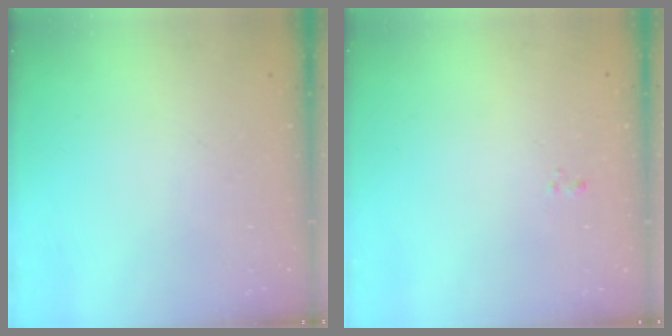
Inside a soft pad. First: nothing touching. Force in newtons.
{"total": 0.6, "press": 0.2, "slide": 0.5}